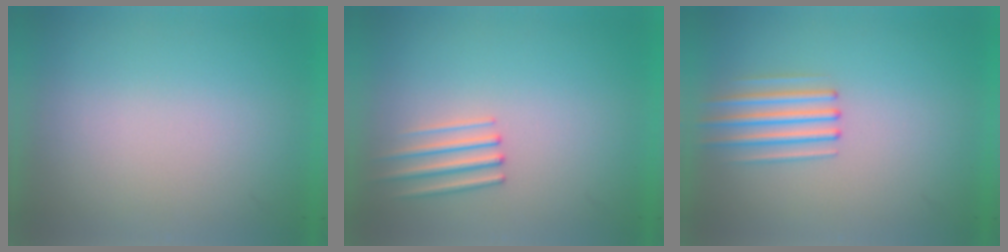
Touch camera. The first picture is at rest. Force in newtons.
{"total": 2.4}
{"total": 2.6}